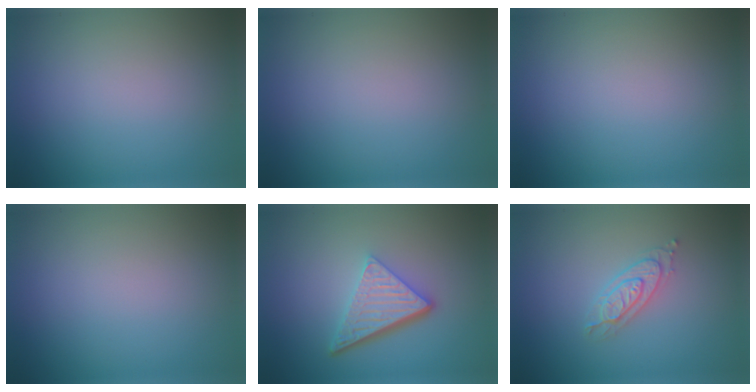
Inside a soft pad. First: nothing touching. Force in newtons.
{"total": 0.0}
{"total": 0.0}
{"total": 0.0}
{"total": 5.1, "press": 3.6, "slide": 3.7}
{"total": 2.6, "press": 2.6, "slide": 0.5}